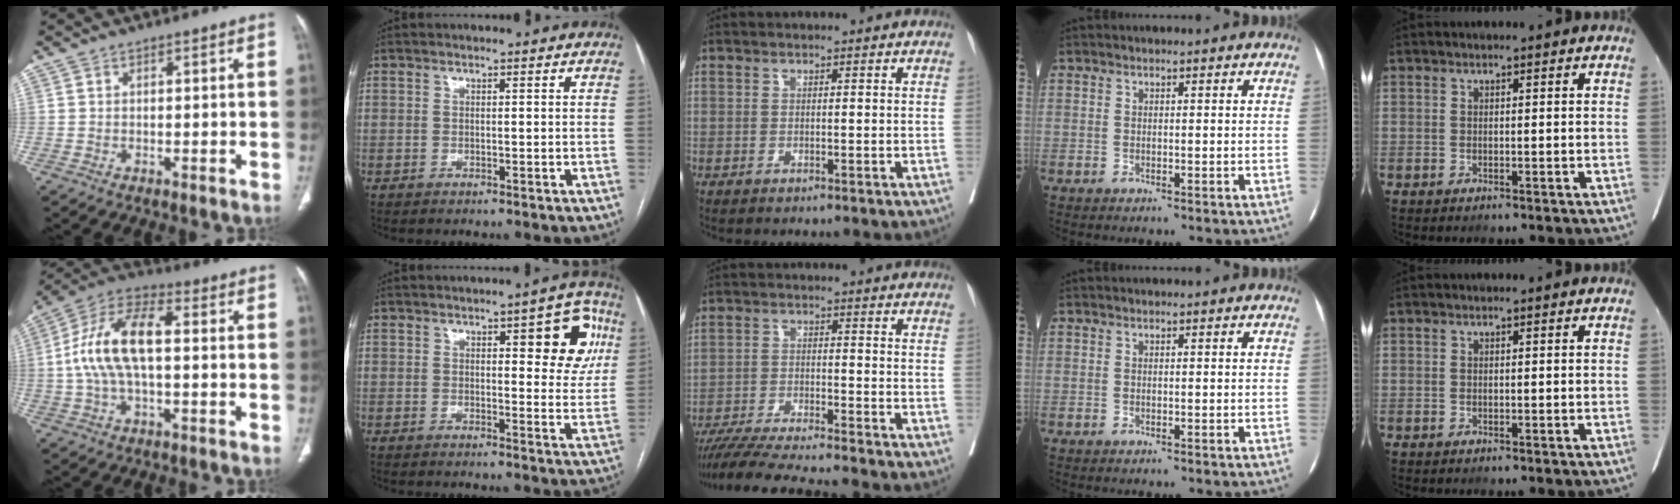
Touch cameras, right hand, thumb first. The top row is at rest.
{"thumb": {"total": 14.1, "force": [0.3, 6.8, 12.4], "torque": [-0.248, 0.039, -0.001]}, "index": {"total": 8.9, "force": [3.4, 2.9, 7.7], "torque": [-0.077, 0.013, 0.038]}, "middle": {"total": 12.2, "force": [-11.0, -0.9, 5.1], "torque": [-0.073, -0.019, -0.185]}}